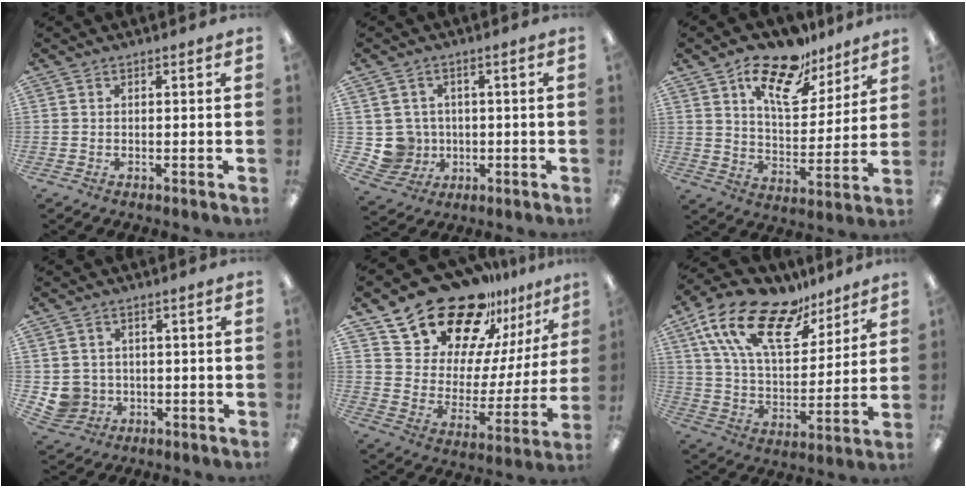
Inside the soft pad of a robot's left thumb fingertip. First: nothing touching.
{"total": 6.2, "force": [0.5, 6.1, 0.4], "torque": [-0.036, -0.001, 0.017]}
{"total": 17.0, "force": [11.7, 7.8, 9.6], "torque": [-0.155, -0.056, 0.203]}
{"total": 4.7, "force": [0.2, 4.7, 0.6], "torque": [-0.030, 0.005, 0.009]}
{"total": 22.3, "force": [18.1, 10.9, 7.3], "torque": [-0.135, -0.124, 0.334]}
{"total": 21.0, "force": [13.6, 9.5, 12.9], "torque": [-0.246, -0.068, 0.241]}